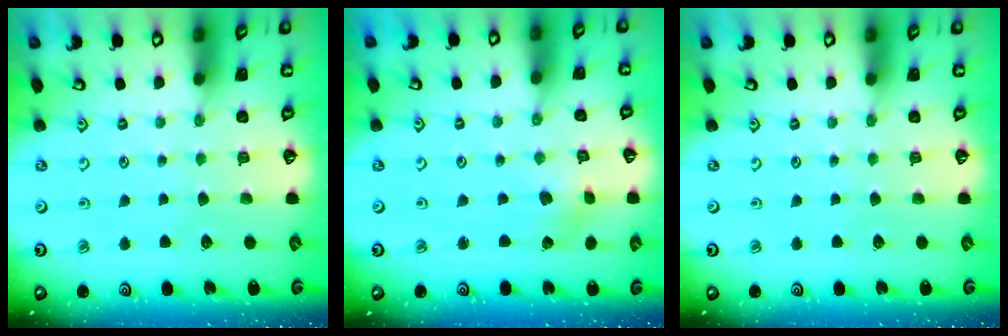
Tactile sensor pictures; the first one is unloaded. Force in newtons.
{"total": 2.2, "press": 2.1, "slide": 0.6}
{"total": 0.0}